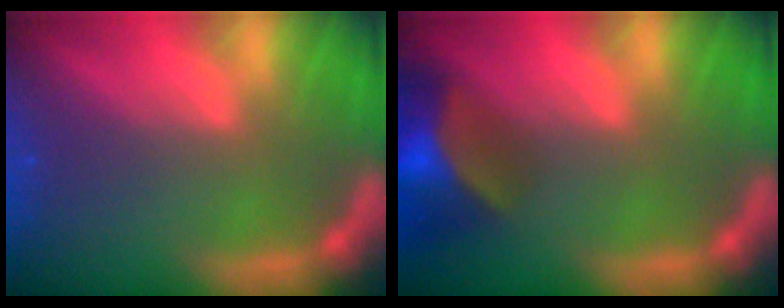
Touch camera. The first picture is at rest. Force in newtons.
{"total": 9.0}